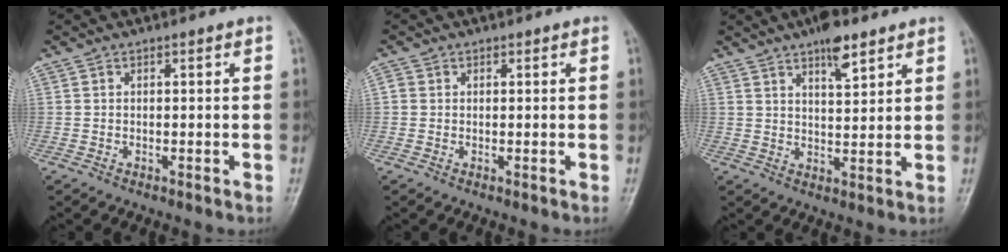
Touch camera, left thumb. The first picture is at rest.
{"total": 1.2, "force": [0.2, 1.1, 0.4], "torque": [0.002, 0.001, 0.000]}
{"total": 6.5, "force": [4.3, 2.2, 4.3], "torque": [-0.053, -0.023, 0.066]}